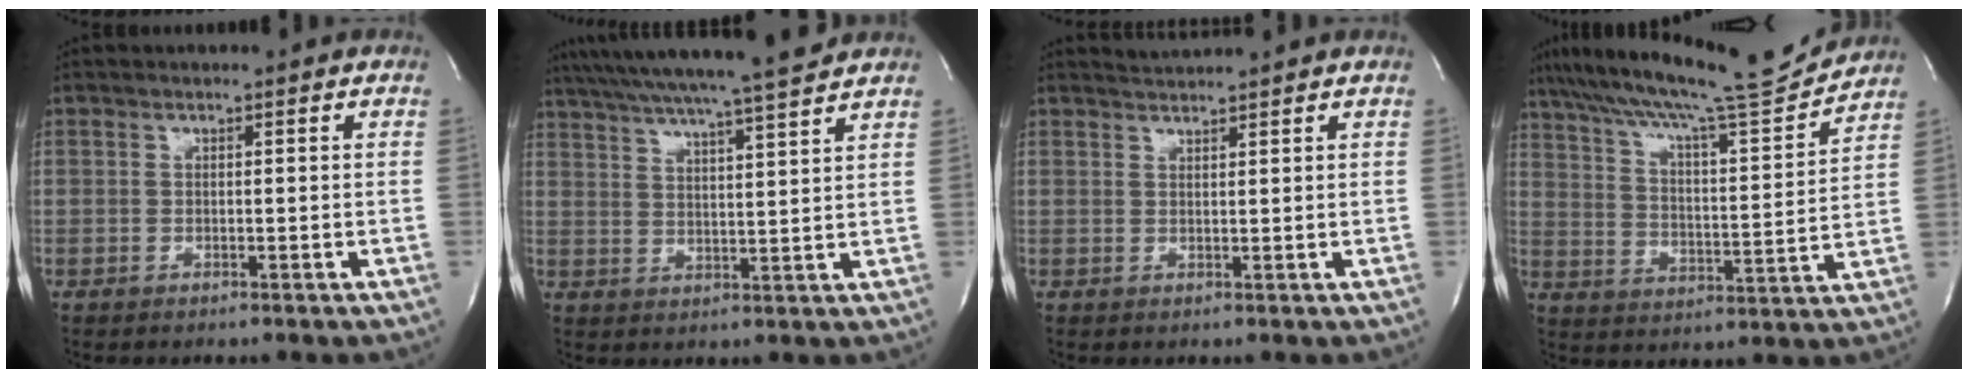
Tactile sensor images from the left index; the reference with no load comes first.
{"total": 18.2, "force": [16.2, -0.4, 8.2], "torque": [-0.149, 0.003, 0.238]}
{"total": 1.9, "force": [1.8, -0.7, -0.2], "torque": [-0.002, 0.002, 0.041]}
{"total": 18.6, "force": [16.6, 0.2, 8.3], "torque": [-0.147, -0.007, 0.259]}